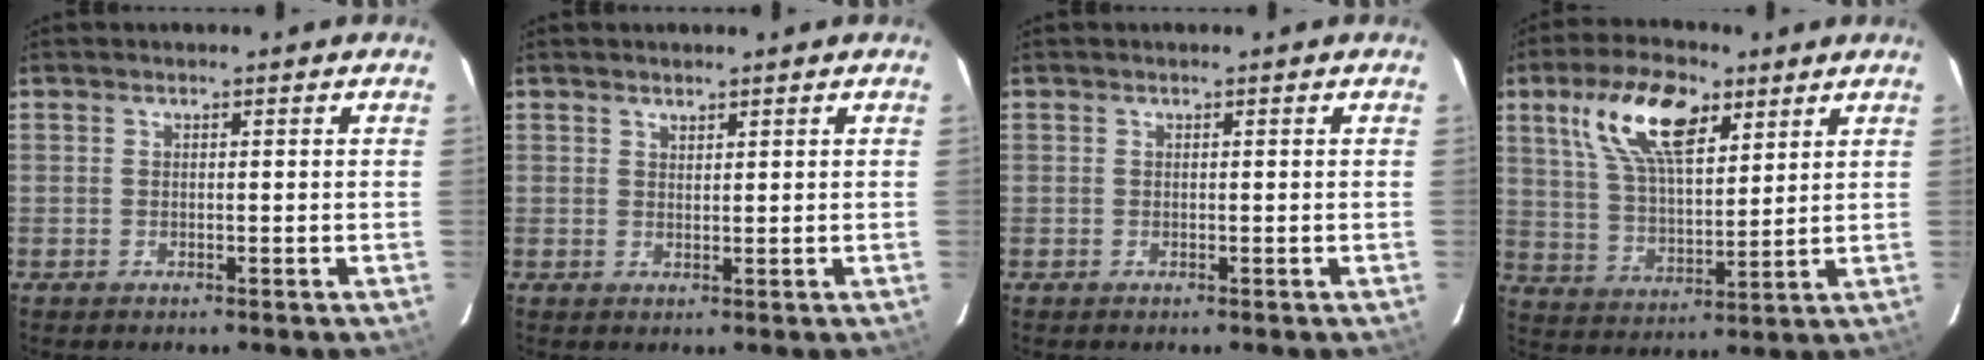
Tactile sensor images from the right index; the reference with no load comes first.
{"total": 1.0, "force": [0.9, 0.1, -0.2], "torque": [0.005, 0.000, 0.017]}
{"total": 0.0}
{"total": 14.1, "force": [7.6, 6.1, 10.2], "torque": [-0.191, 0.024, 0.145]}